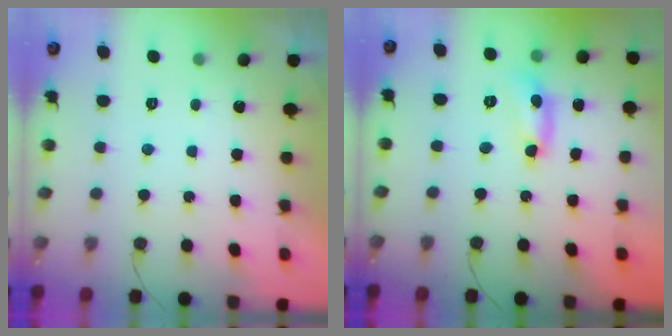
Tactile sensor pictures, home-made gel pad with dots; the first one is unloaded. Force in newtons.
{"total": 9.1, "press": 9.1, "slide": 0.8}